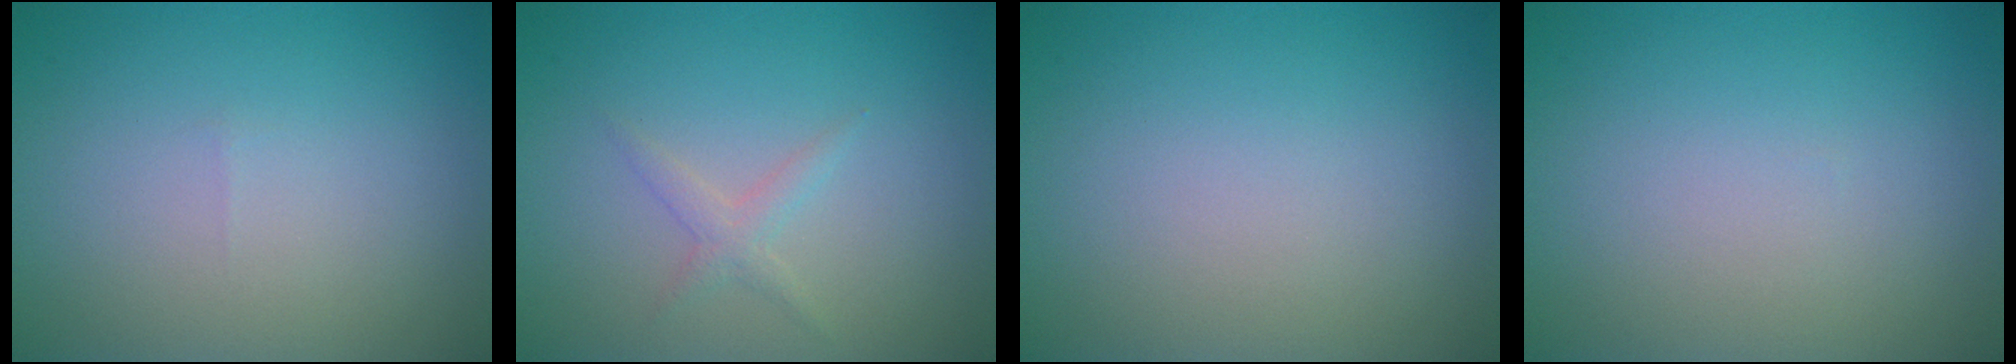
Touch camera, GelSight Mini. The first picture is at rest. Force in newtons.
{"total": 1.3, "press": 1.3, "slide": 0.1}
{"total": 0.0}
{"total": 0.0}